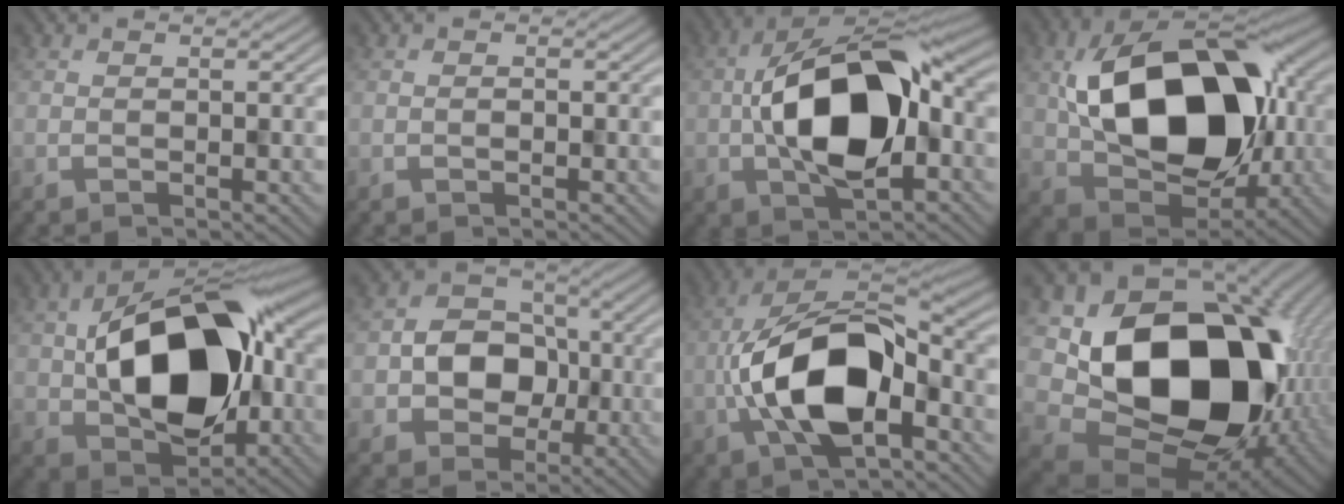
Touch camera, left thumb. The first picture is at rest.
{"total": 0.0}
{"total": 14.3, "force": [-0.7, 8.0, 11.8], "torque": [-0.215, 0.006, -0.019]}
{"total": 17.5, "force": [1.5, 11.8, 12.8], "torque": [-0.228, 0.001, 0.043]}
{"total": 16.3, "force": [0.2, 10.8, 12.3], "torque": [-0.209, 0.012, 0.006]}
{"total": 6.9, "force": [-1.1, 5.9, 3.5], "torque": [-0.054, 0.004, -0.032]}
{"total": 13.8, "force": [-3.4, 7.2, 11.2], "torque": [-0.205, -0.002, -0.075]}
{"total": 18.6, "force": [1.2, 14.1, 12.1], "torque": [-0.218, -0.053, 0.059]}